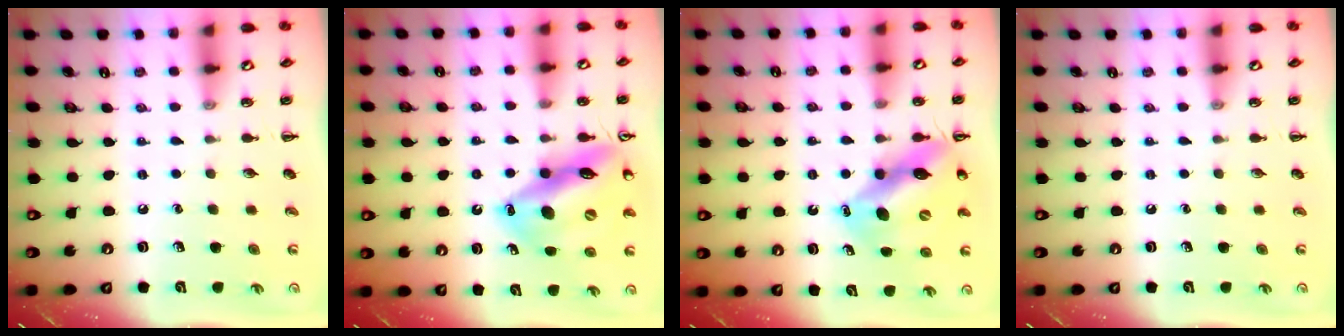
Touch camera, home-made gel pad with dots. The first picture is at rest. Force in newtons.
{"total": 18.1, "press": 17.7, "slide": 3.9}
{"total": 13.0, "press": 12.5, "slide": 3.8}
{"total": 0.0}